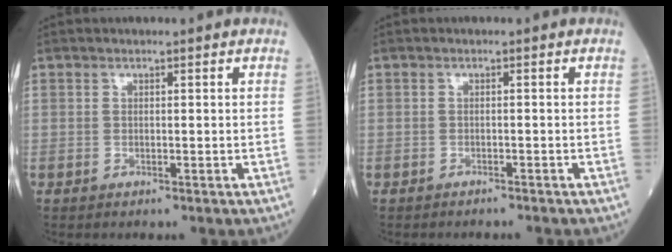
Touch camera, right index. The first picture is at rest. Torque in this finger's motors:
{"motor_torque": [-0.05, 0.01, -0.03, -0.01]}